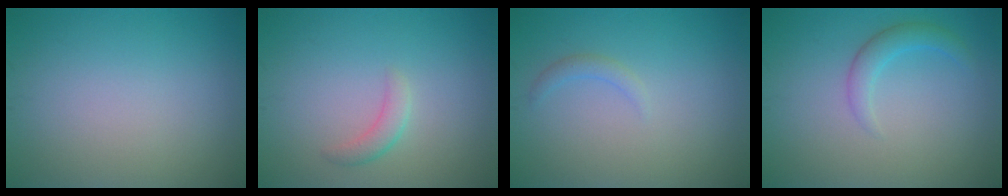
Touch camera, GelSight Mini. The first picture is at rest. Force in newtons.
{"total": 1.5, "press": 1.5, "slide": 0.1}
{"total": 1.0, "press": 1.0, "slide": 0.2}
{"total": 2.0, "press": 2.0, "slide": 0.2}